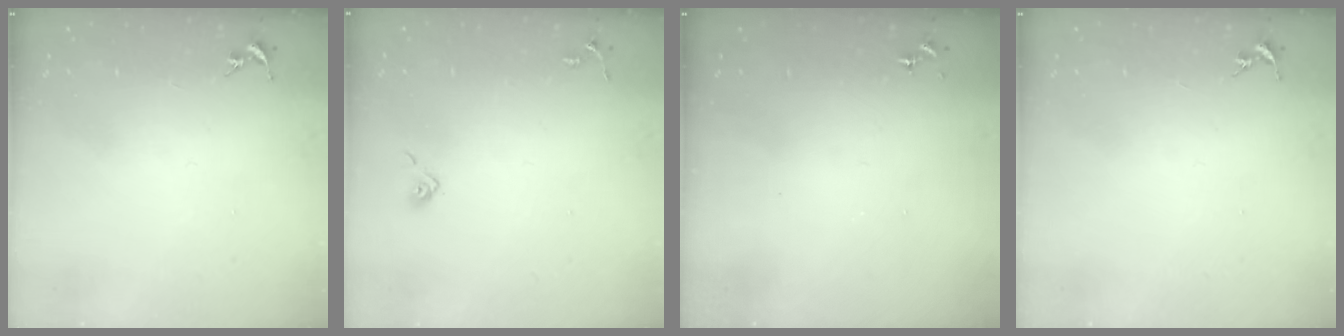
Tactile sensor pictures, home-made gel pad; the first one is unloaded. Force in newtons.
{"total": 4.0, "press": 4.0, "slide": 0.4}
{"total": 0.0}
{"total": 0.0}